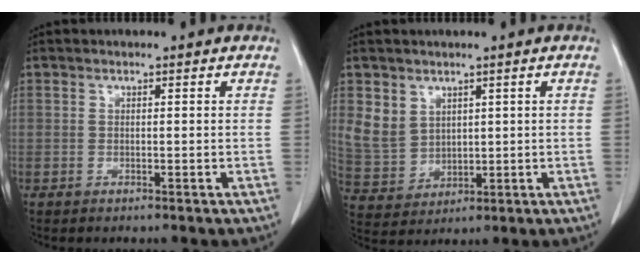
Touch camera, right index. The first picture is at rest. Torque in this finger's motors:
{"motor_torque": [0.39, 0.35, 0.21, 0.05]}